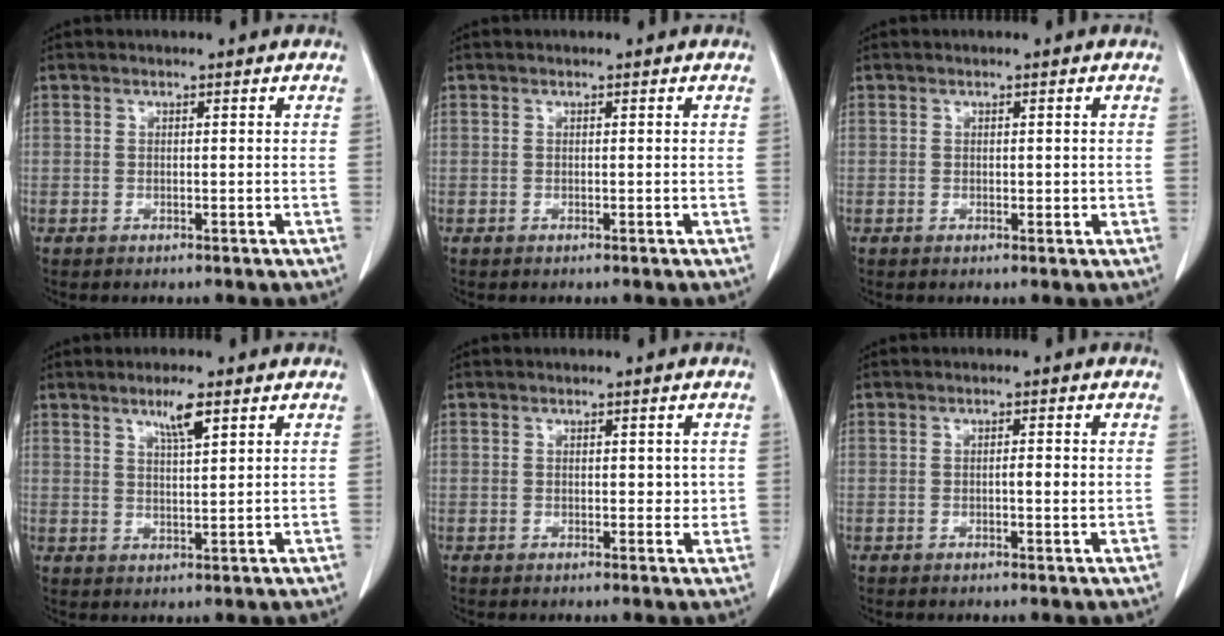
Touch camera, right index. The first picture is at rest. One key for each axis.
{"total": 0.0}
{"total": 0.8, "fx": 0.2, "fy": 0.5, "fz": 0.6, "tx": -0.003, "ty": 0.001, "tz": 0.005}
{"total": 4.1, "fx": 2.5, "fy": 0.3, "fz": 3.2, "tx": -0.058, "ty": -0.002, "tz": 0.045}
{"total": 2.0, "fx": 0.4, "fy": 1.2, "fz": 1.5, "tx": -0.014, "ty": -0.001, "tz": 0.005}
{"total": 1.6, "fx": 0.0, "fy": 0.3, "fz": 1.6, "tx": -0.027, "ty": 0.001, "tz": 0.000}